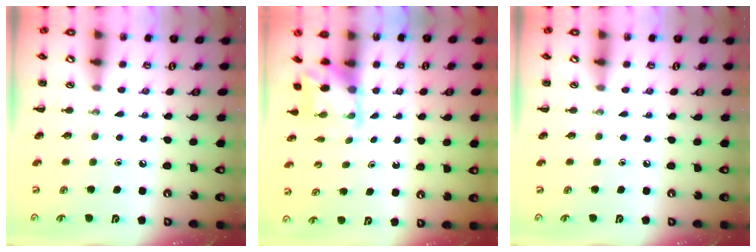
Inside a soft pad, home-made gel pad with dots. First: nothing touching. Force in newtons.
{"total": 2.0, "press": 1.9, "slide": 0.7}
{"total": 0.0}